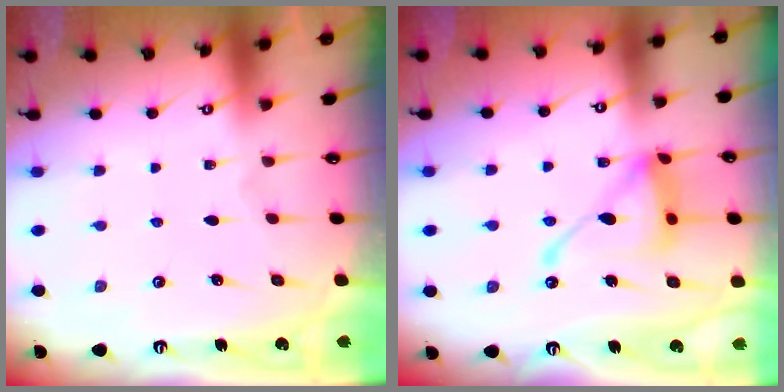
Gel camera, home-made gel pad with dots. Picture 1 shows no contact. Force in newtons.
{"total": 17.3, "press": 17.2, "slide": 1.4}